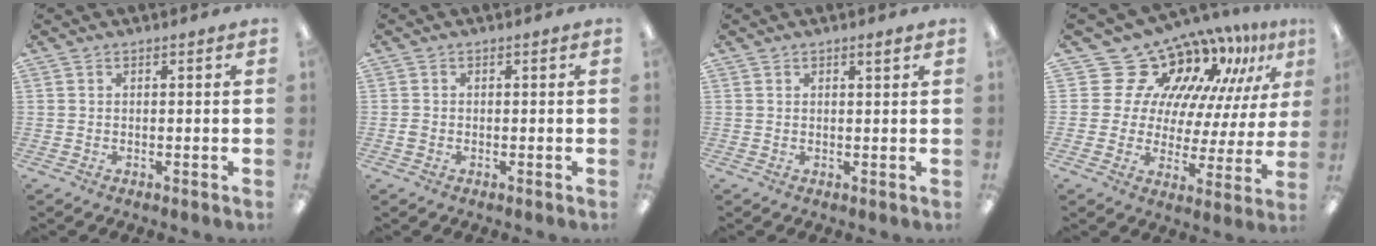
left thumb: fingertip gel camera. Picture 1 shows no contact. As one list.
[{"total": 1.0, "force": [-0.4, 0.8, 0.5], "torque": [-0.009, 0.004, -0.009]}, {"total": 1.4, "force": [1.0, 0.3, 0.9], "torque": [-0.011, -0.002, 0.015]}, {"total": 16.8, "force": [13.1, 9.4, 4.6], "torque": [-0.099, -0.109, 0.244]}]